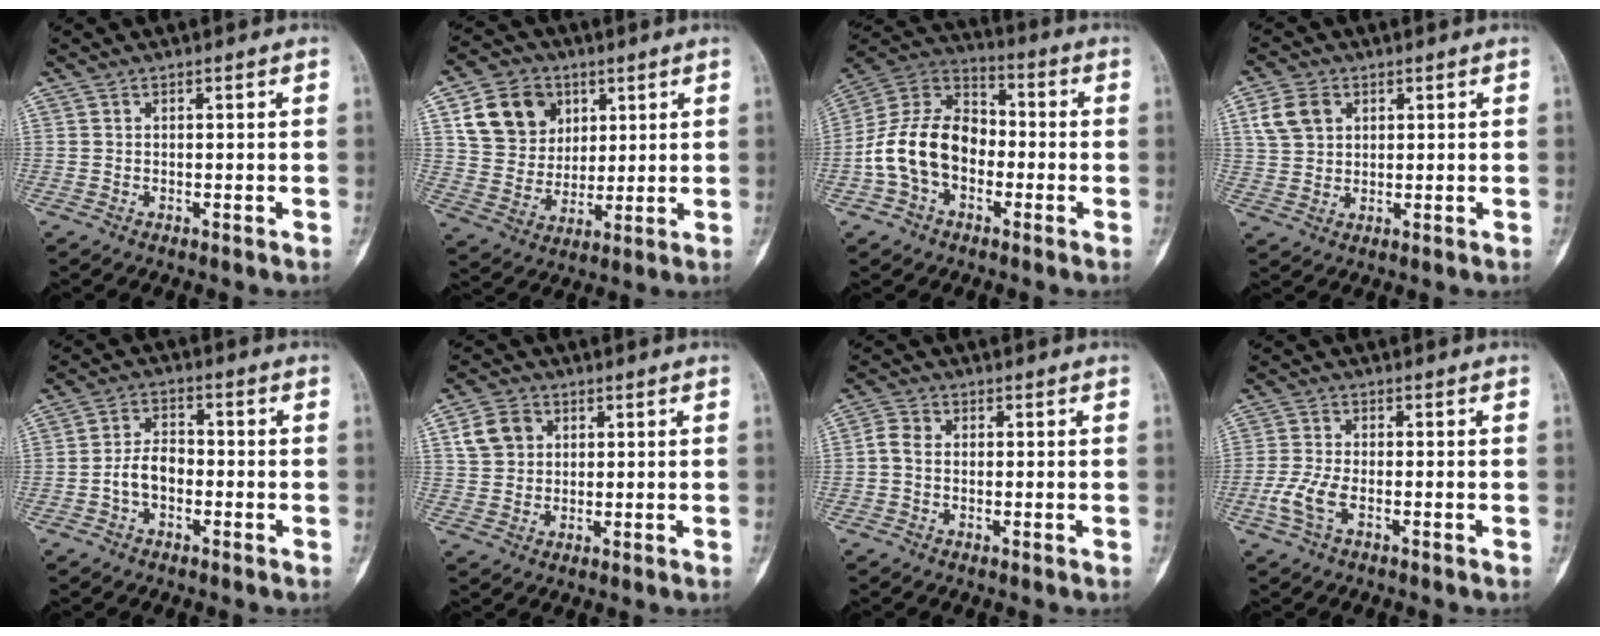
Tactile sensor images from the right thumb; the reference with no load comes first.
{"total": 13.6, "force": [5.5, 11.0, 6.0], "torque": [-0.075, -0.010, 0.104]}
{"total": 15.6, "force": [-3.4, 11.0, 10.6], "torque": [-0.187, 0.047, -0.070]}
{"total": 6.5, "force": [2.5, 4.9, 3.6], "torque": [-0.057, 0.000, 0.050]}
{"total": 5.5, "force": [-1.6, 3.6, 3.8], "torque": [-0.061, 0.026, -0.036]}
{"total": 6.5, "force": [2.2, 5.3, 3.1], "torque": [-0.039, 0.001, 0.042]}
{"total": 3.1, "force": [-0.2, 2.5, 1.9], "torque": [-0.037, 0.010, -0.010]}
{"total": 4.9, "force": [-2.1, 2.2, 3.9], "torque": [-0.098, 0.010, -0.044]}